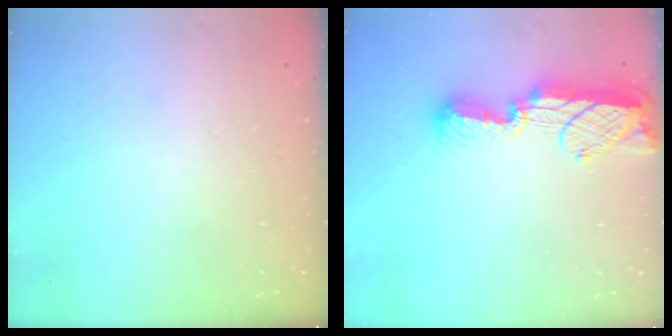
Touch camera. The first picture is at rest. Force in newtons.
{"total": 12.4, "press": 12.3, "slide": 1.2}